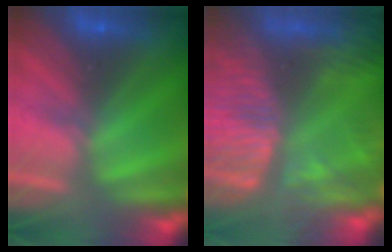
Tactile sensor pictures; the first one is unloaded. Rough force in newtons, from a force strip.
{"total": 7.4}